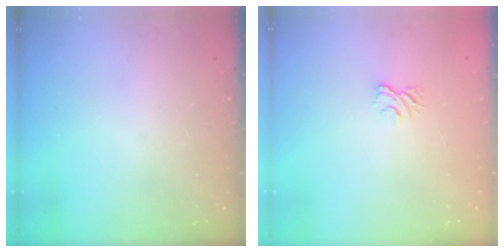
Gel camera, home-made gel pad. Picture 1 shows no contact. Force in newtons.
{"total": 2.8, "press": 2.5, "slide": 1.3}